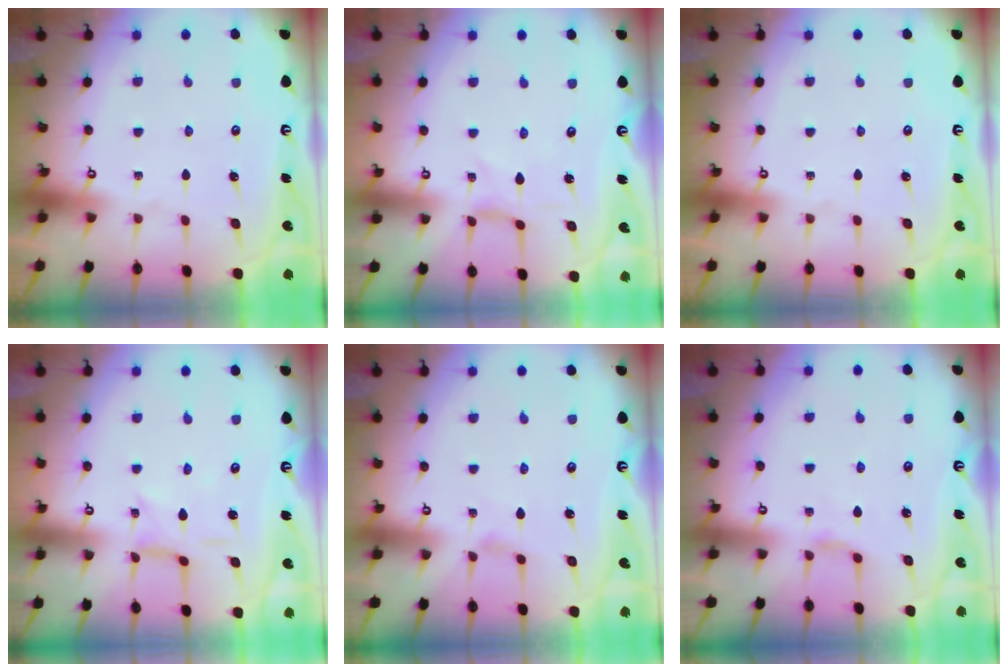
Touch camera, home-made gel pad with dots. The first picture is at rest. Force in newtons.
{"total": 0.0}
{"total": 0.0}
{"total": 2.2, "press": 2.2, "slide": 0.3}
{"total": 1.5, "press": 1.4, "slide": 0.4}
{"total": 4.0, "press": 4.0, "slide": 0.6}